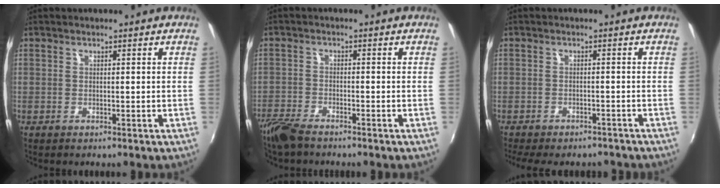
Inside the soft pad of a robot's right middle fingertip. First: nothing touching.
{"total": 6.0, "force": [-5.1, 1.5, 2.7], "torque": [-0.075, -0.020, -0.103]}
{"total": 10.5, "force": [-8.8, 3.5, 4.5], "torque": [-0.102, -0.021, -0.124]}